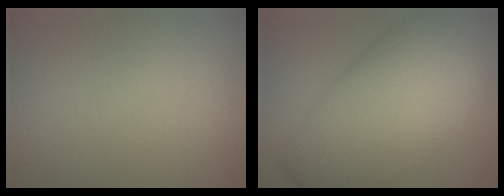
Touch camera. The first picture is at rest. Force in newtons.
{"total": 11.4, "press": 11.4, "slide": 0.3}